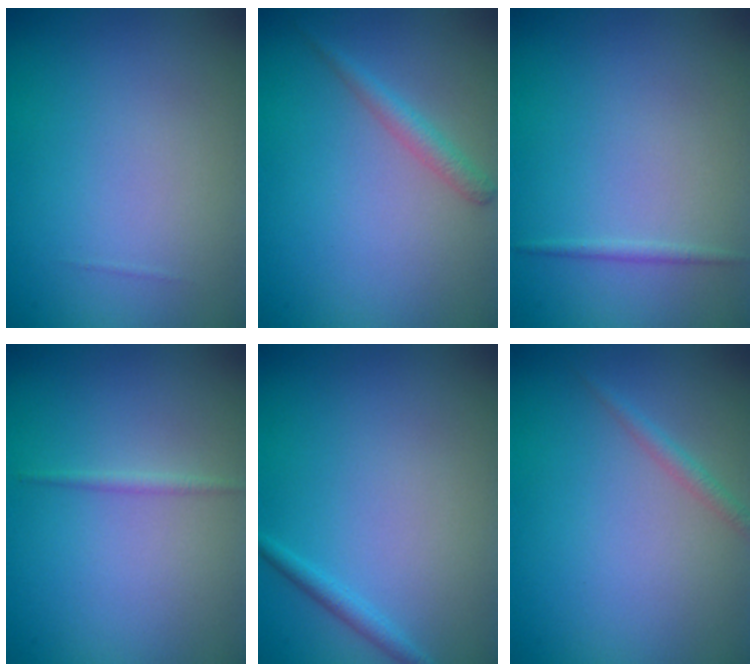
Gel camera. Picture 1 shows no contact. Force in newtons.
{"total": 1.6, "press": 1.6, "slide": 0.0}
{"total": 0.6, "press": 0.6, "slide": 0.0}
{"total": 0.7, "press": 0.7, "slide": 0.0}
{"total": 1.2, "press": 1.2, "slide": 0.1}
{"total": 1.1, "press": 1.1, "slide": 0.0}